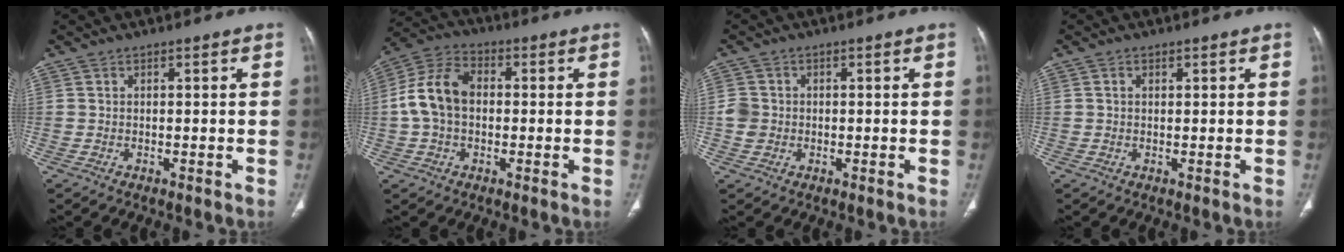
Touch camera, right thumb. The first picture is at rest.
{"total": 10.7, "force": [0.1, 7.4, 7.7], "torque": [-0.146, 0.030, -0.008]}
{"total": 3.2, "force": [-0.2, 3.0, 1.1], "torque": [-0.010, 0.007, -0.006]}
{"total": 0.9, "force": [0.3, 0.7, 0.6], "torque": [-0.009, 0.000, 0.005]}